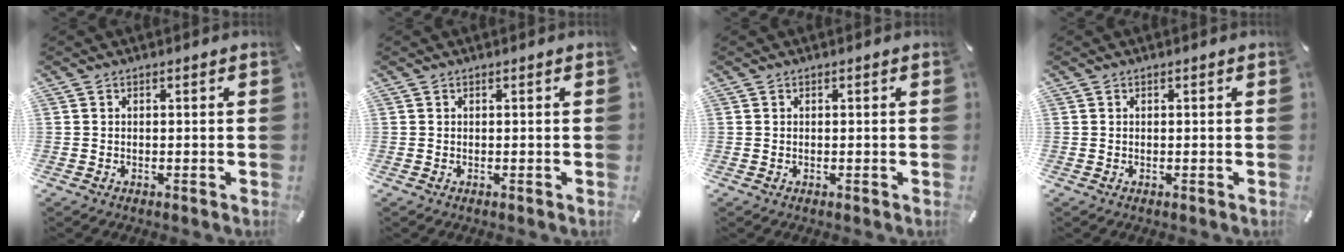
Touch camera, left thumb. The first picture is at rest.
{"total": 0.0}
{"total": 0.0}
{"total": 0.0}